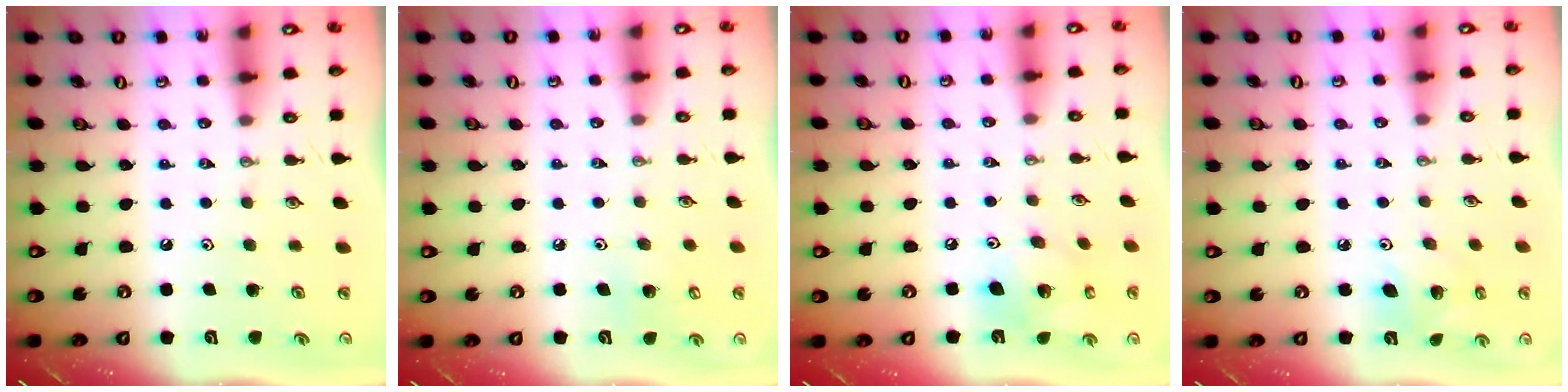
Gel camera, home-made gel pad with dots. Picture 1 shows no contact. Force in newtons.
{"total": 5.3, "press": 5.3, "slide": 0.4}
{"total": 15.3, "press": 15.0, "slide": 3.3}
{"total": 5.9, "press": 5.9, "slide": 0.3}